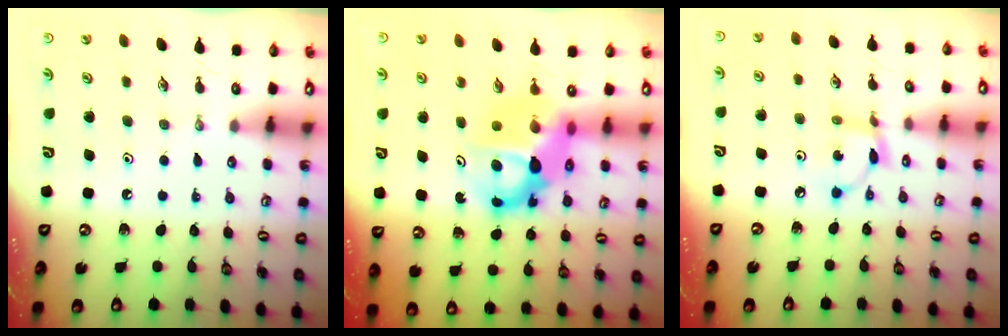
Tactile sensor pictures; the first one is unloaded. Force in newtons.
{"total": 10.3, "press": 10.3, "slide": 0.7}
{"total": 5.5, "press": 5.5, "slide": 0.1}